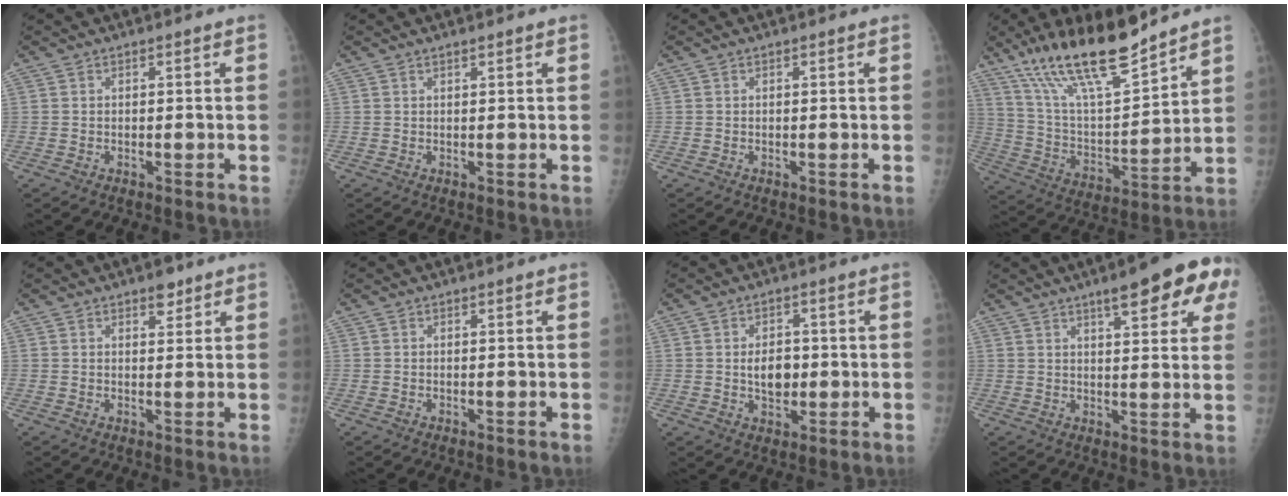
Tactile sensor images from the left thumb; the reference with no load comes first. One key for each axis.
{"total": 0.6, "fx": 0.5, "fy": 0.0, "fz": 0.3, "tx": -0.003, "ty": -0.003, "tz": 0.011}
{"total": 0.0}
{"total": 19.1, "fx": 14.7, "fy": 4.1, "fz": 11.6, "tx": -0.182, "ty": -0.071, "tz": 0.271}
{"total": 2.7, "fx": 1.8, "fy": 1.3, "fz": 1.4, "tx": -0.007, "ty": -0.010, "tz": 0.026}
{"total": 0.0}
{"total": 5.5, "fx": -0.1, "fy": 3.8, "fz": 4.0, "tx": -0.043, "ty": 0.000, "tz": 0.002}
{"total": 13.5, "fx": 7.0, "fy": 3.5, "fz": 11.0, "tx": -0.116, "ty": -0.013, "tz": 0.086}